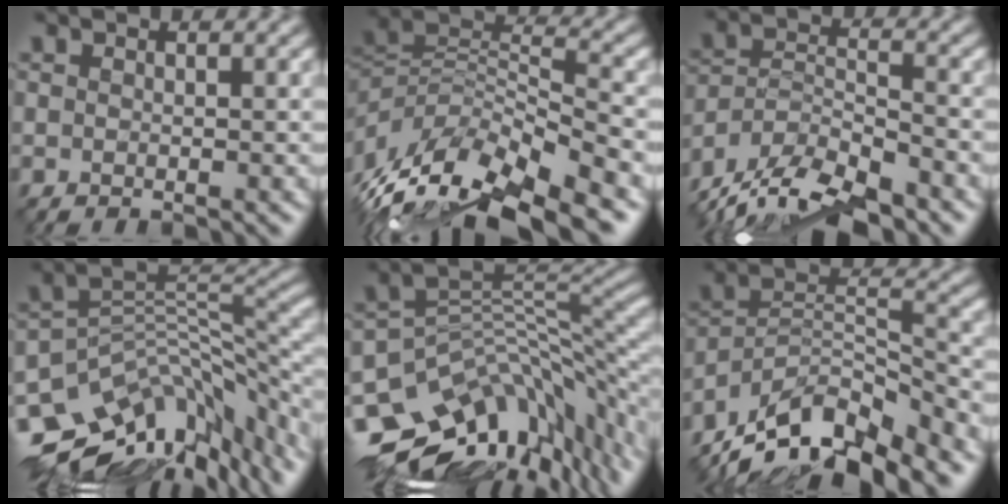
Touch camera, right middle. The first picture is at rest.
{"total": 11.7, "force": [-6.9, 5.0, 8.1], "torque": [-0.165, 0.015, -0.113]}
{"total": 11.4, "force": [-9.6, 4.0, 4.6], "torque": [-0.086, -0.007, -0.161]}
{"total": 12.3, "force": [-6.9, 6.2, 8.1], "torque": [-0.150, 0.002, -0.100]}
{"total": 11.7, "force": [-4.4, 6.5, 8.6], "torque": [-0.152, 0.003, -0.061]}
{"total": 10.7, "force": [-8.5, 3.6, 5.5], "torque": [-0.098, 0.017, -0.161]}